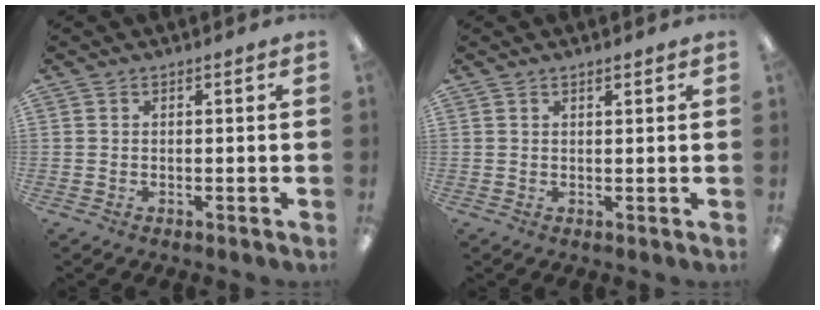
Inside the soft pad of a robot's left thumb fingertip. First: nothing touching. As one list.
[{"total": 1.2, "force": [1.1, 0.2, 0.6], "torque": [-0.013, -0.001, 0.019]}]